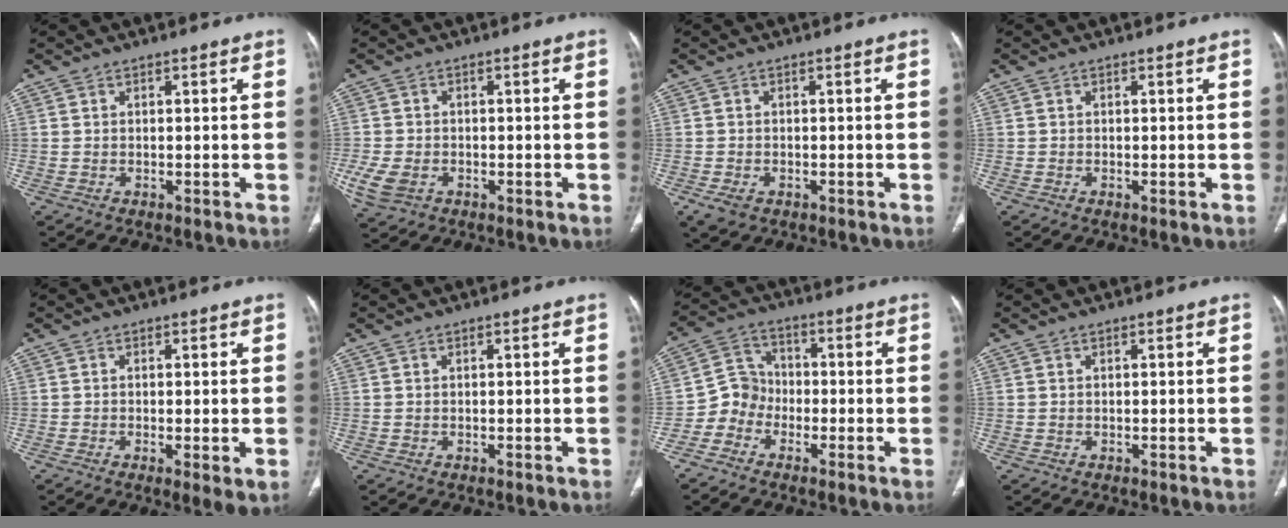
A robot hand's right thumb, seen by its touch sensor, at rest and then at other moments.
{"total": 5.8, "force": [-1.8, 4.2, 3.5], "torque": [-0.080, 0.001, -0.027]}
{"total": 3.0, "force": [-1.3, 2.0, 1.8], "torque": [-0.039, -0.002, -0.016]}
{"total": 0.0}
{"total": 3.0, "force": [-0.6, 0.6, 2.9], "torque": [-0.057, -0.013, -0.013]}
{"total": 0.0}
{"total": 6.2, "force": [-2.9, 5.4, 1.2], "torque": [0.005, 0.037, -0.067]}
{"total": 0.0}